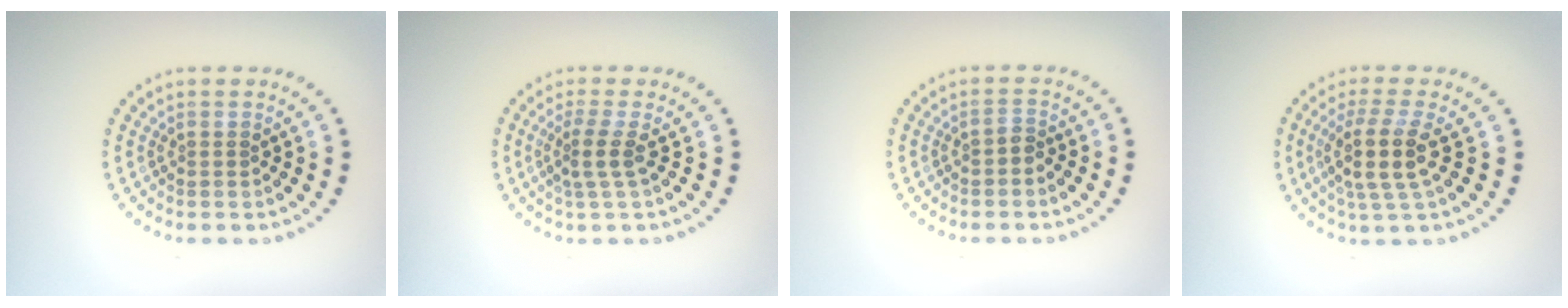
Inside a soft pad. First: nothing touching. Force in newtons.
{"total": 2.2, "press": 1.4, "slide": 1.6}
{"total": 1.0, "press": 0.8, "slide": 0.7}
{"total": 3.8, "press": 3.0, "slide": 2.3}